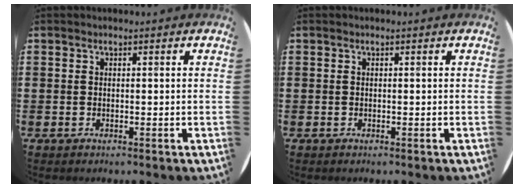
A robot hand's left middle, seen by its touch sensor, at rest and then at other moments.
{"total": 0.0}